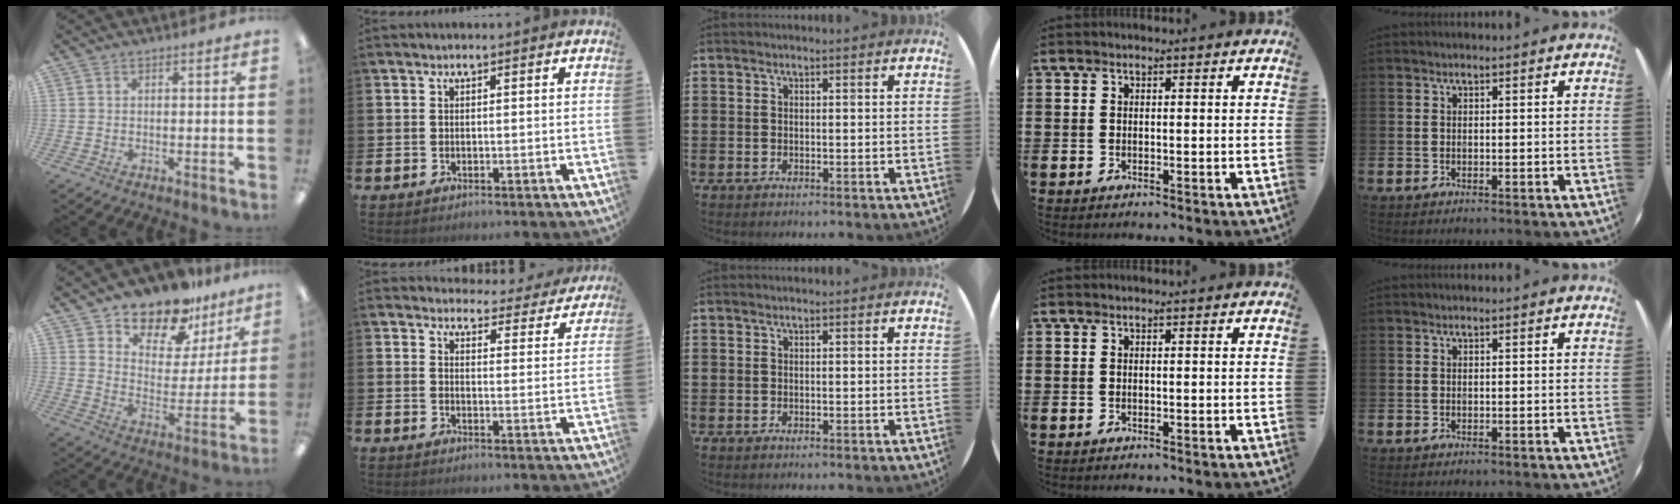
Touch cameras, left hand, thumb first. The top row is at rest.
{"thumb": {"total": 14.5, "force": [12.2, 6.4, 4.5], "torque": [-0.087, -0.092, 0.220]}, "index": {"total": 3.8, "force": [3.7, 1.1, 0.1], "torque": [-0.008, -0.030, 0.062]}}